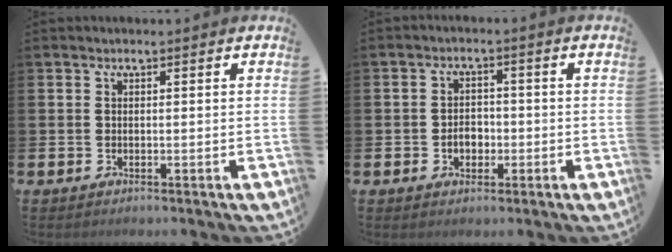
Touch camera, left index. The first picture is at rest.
{"total": 3.0, "force": [-0.8, 2.3, 1.8], "torque": [-0.019, -0.003, -0.022]}